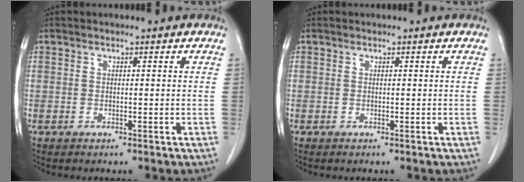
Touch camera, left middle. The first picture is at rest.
{"total": 0.0}